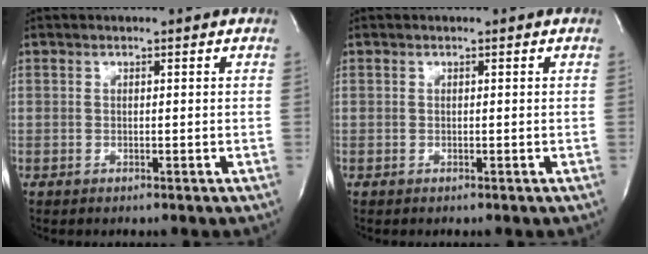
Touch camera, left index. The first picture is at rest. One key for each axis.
{"total": 0.0}